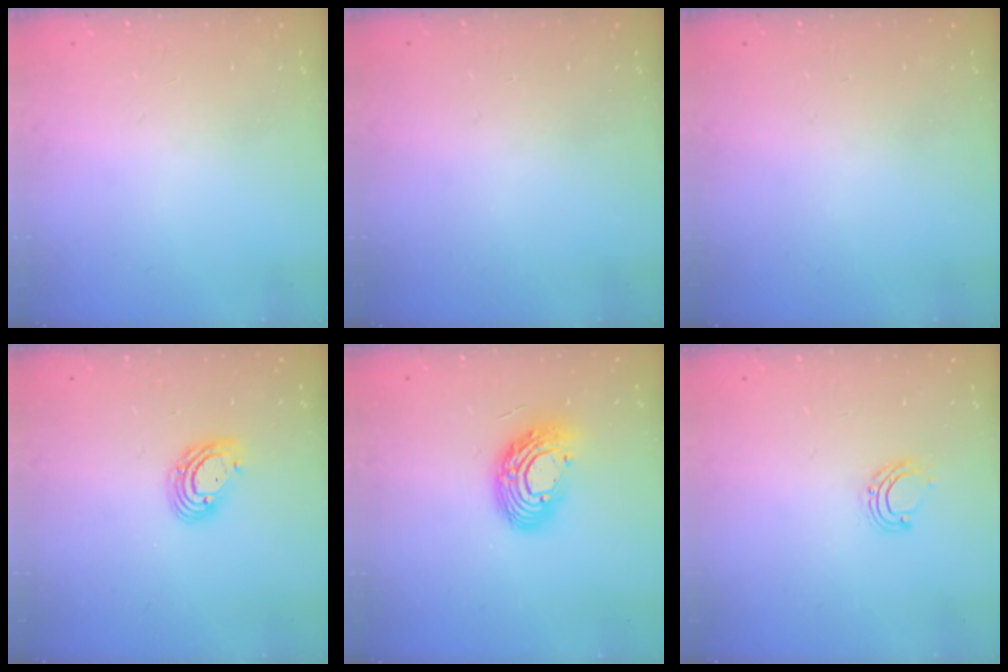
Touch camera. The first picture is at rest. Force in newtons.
{"total": 0.0}
{"total": 0.0}
{"total": 8.0, "press": 7.8, "slide": 1.5}
{"total": 12.1, "press": 12.0, "slide": 1.0}
{"total": 6.6, "press": 6.6, "slide": 0.5}